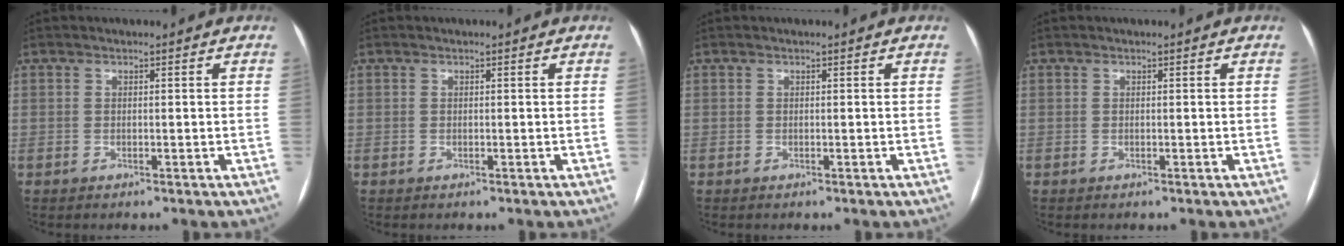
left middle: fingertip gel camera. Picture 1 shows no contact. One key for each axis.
{"total": 0.0}
{"total": 0.0}
{"total": 0.0}